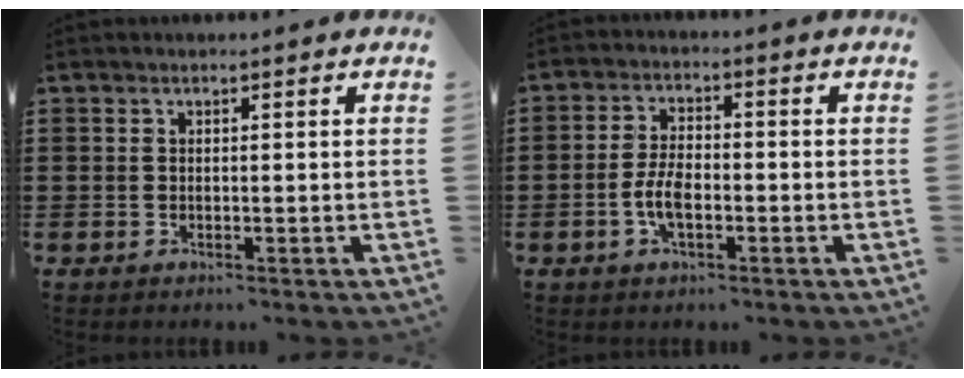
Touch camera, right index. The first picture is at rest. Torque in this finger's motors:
{"motor_torque": [0.33, 1.80, 0.13, 0.02]}